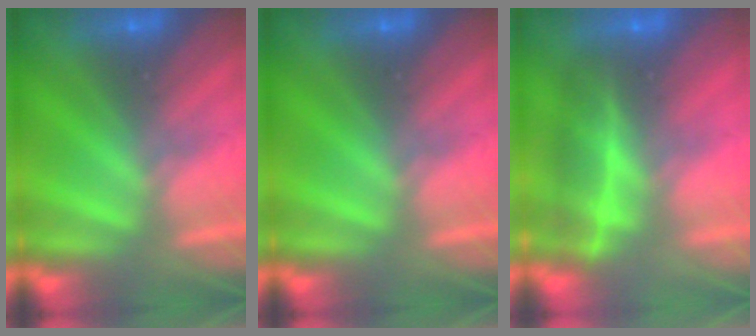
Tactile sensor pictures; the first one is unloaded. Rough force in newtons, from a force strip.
{"total": 0.0}
{"total": 2.0}